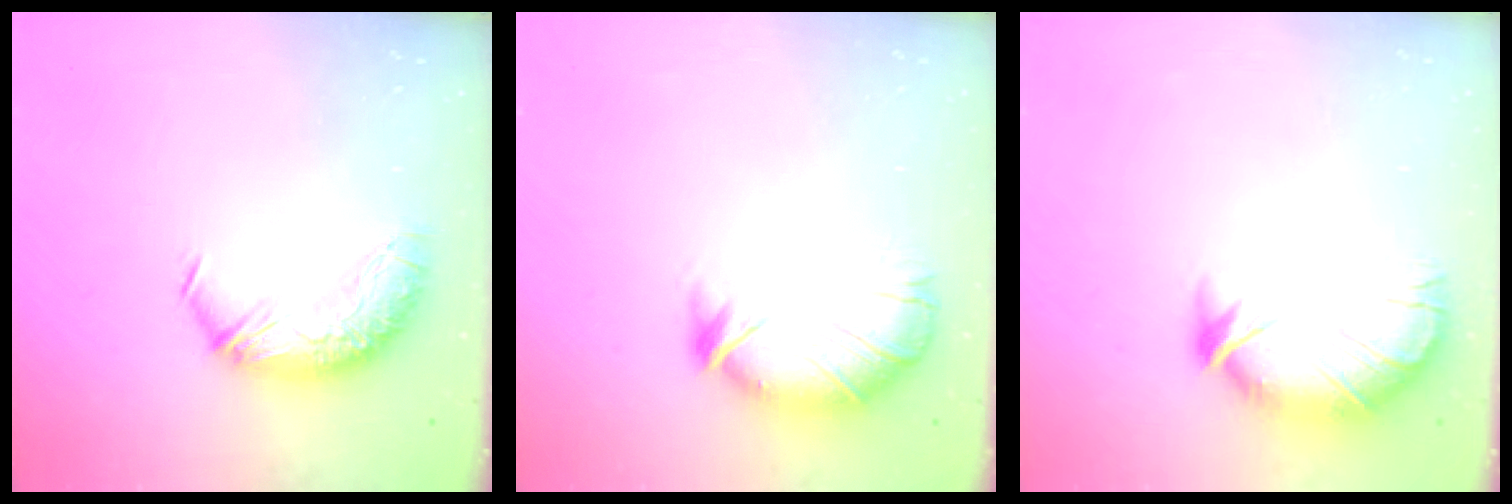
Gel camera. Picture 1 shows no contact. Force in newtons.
{"total": 2.7, "press": 2.4, "slide": 1.4}
{"total": 3.9, "press": 3.3, "slide": 2.0}